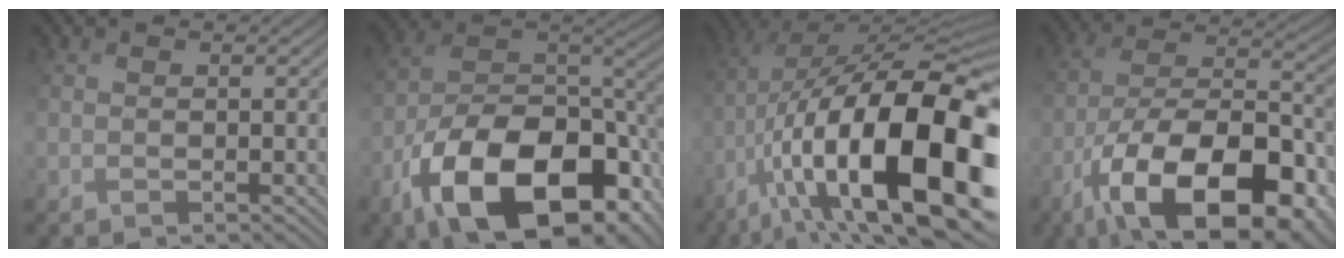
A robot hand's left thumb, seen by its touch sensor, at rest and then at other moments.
{"total": 18.0, "force": [-9.5, 9.1, 12.3], "torque": [-0.211, -0.034, -0.155]}
{"total": 20.9, "force": [-6.2, 8.5, 18.1], "torque": [-0.315, -0.002, -0.101]}
{"total": 19.7, "force": [-10.7, 8.8, 14.0], "torque": [-0.230, -0.031, -0.160]}